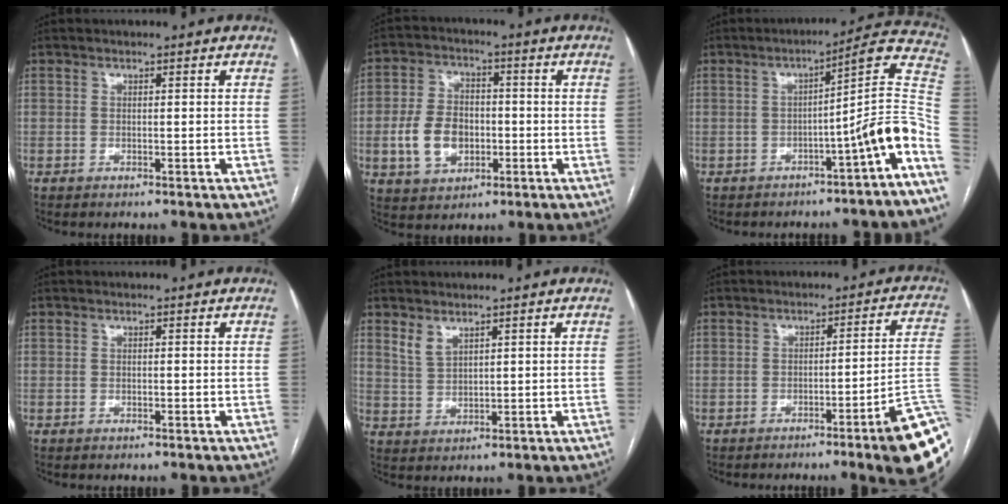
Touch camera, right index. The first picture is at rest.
{"total": 9.0, "force": [-1.7, 6.3, 6.2], "torque": [-0.133, 0.016, -0.023]}
{"total": 11.7, "force": [-5.2, -1.6, 10.3], "torque": [-0.110, 0.039, -0.080]}
{"total": 0.0}
{"total": 3.1, "force": [2.4, 1.3, 1.5], "torque": [-0.036, -0.001, 0.058]}
{"total": 13.6, "force": [-6.3, -0.1, 12.1], "torque": [-0.067, 0.020, -0.082]}